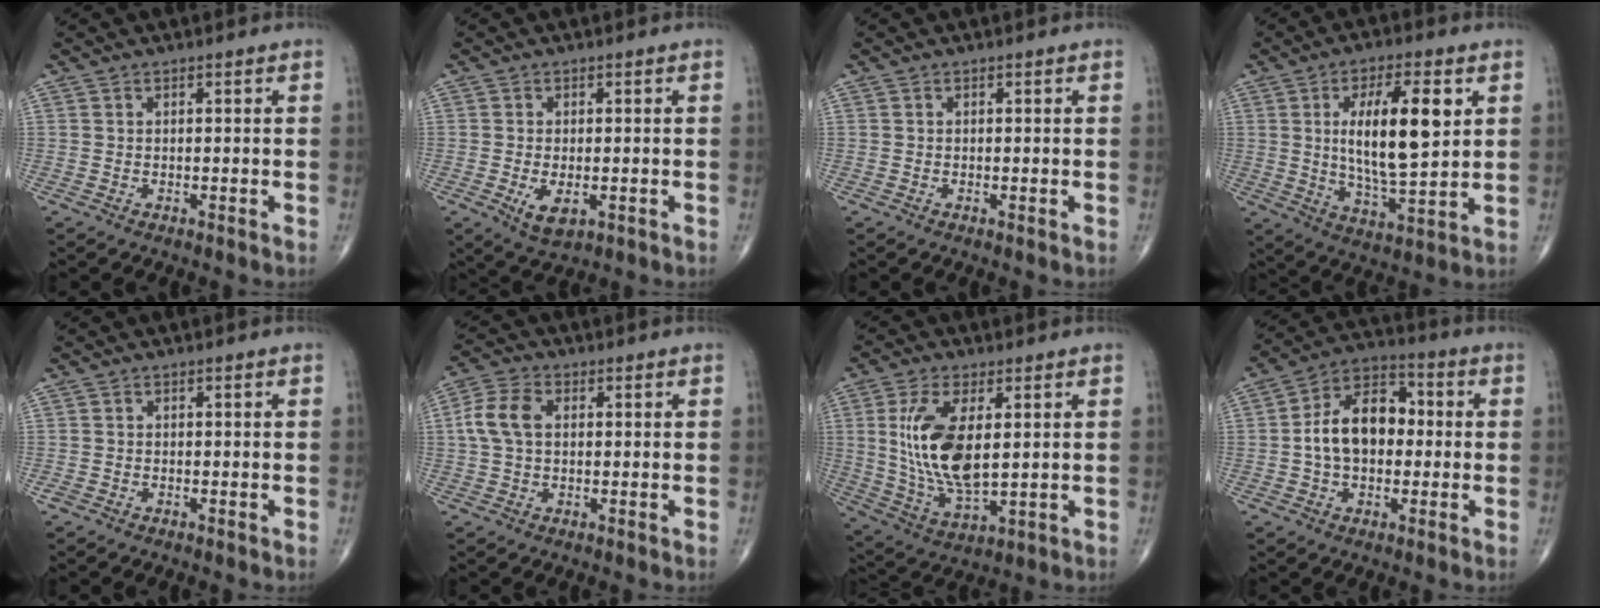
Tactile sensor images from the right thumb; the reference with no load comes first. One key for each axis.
{"total": 4.6, "fx": -1.3, "fy": 2.3, "fz": 3.8, "tx": -0.065, "ty": -0.010, "tz": -0.015}
{"total": 0.0}
{"total": 15.5, "fx": 3.6, "fy": 5.3, "fz": 14.1, "tx": -0.225, "ty": -0.022, "tz": 0.064}
{"total": 0.9, "fx": -0.6, "fy": 0.6, "fz": 0.4, "tx": -0.010, "ty": 0.002, "tz": -0.013}
{"total": 6.7, "fx": 0.7, "fy": 4.4, "fz": 5.0, "tx": -0.110, "ty": 0.017, "tz": 0.008}
{"total": 14.6, "fx": 2.3, "fy": 6.6, "fz": 12.8, "tx": -0.256, "ty": -0.022, "tz": 0.056}
{"total": 13.0, "fx": -0.1, "fy": 8.6, "fz": 9.8, "tx": -0.148, "ty": 0.033, "tz": -0.013}